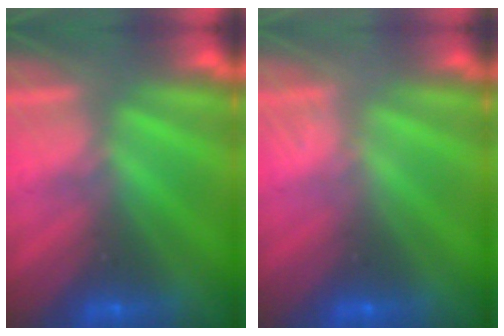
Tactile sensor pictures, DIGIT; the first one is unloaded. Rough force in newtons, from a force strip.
{"total": 1.6}